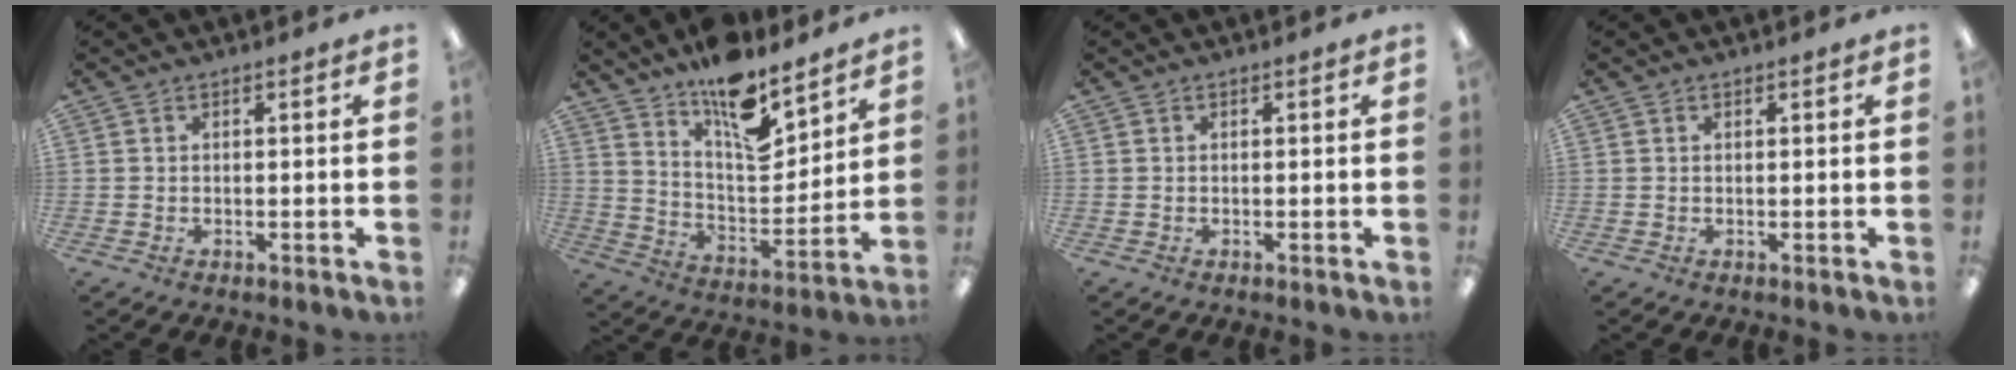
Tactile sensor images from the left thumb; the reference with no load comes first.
{"total": 14.7, "force": [10.9, 5.5, 8.1], "torque": [-0.125, -0.080, 0.188]}
{"total": 0.0}
{"total": 0.0}